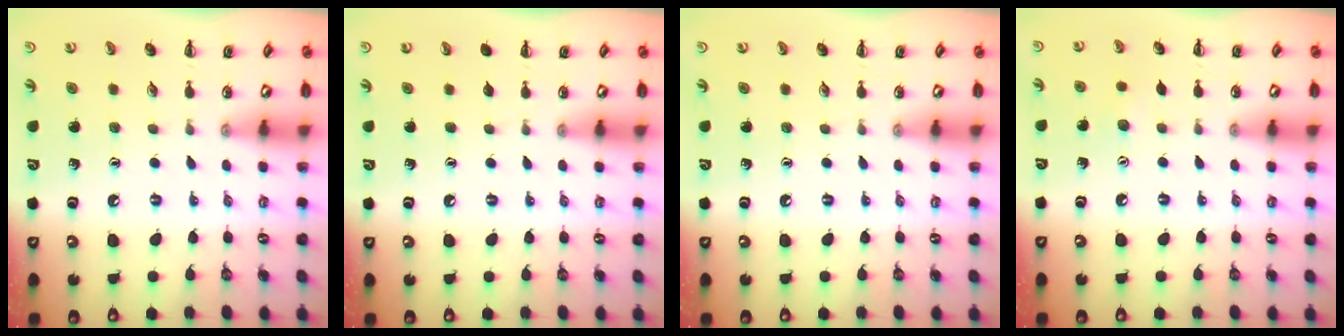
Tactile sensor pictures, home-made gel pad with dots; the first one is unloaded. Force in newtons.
{"total": 0.0}
{"total": 0.0}
{"total": 2.5, "press": 2.4, "slide": 0.6}